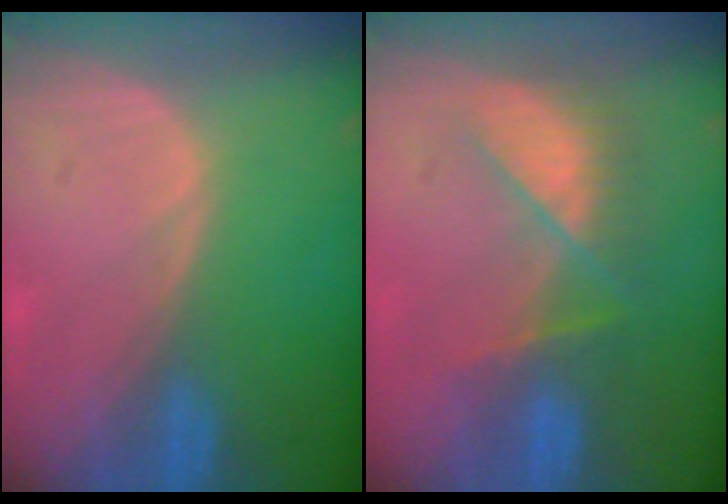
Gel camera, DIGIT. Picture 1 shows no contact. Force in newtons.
{"total": 7.3, "press": 6.9, "slide": 2.4}